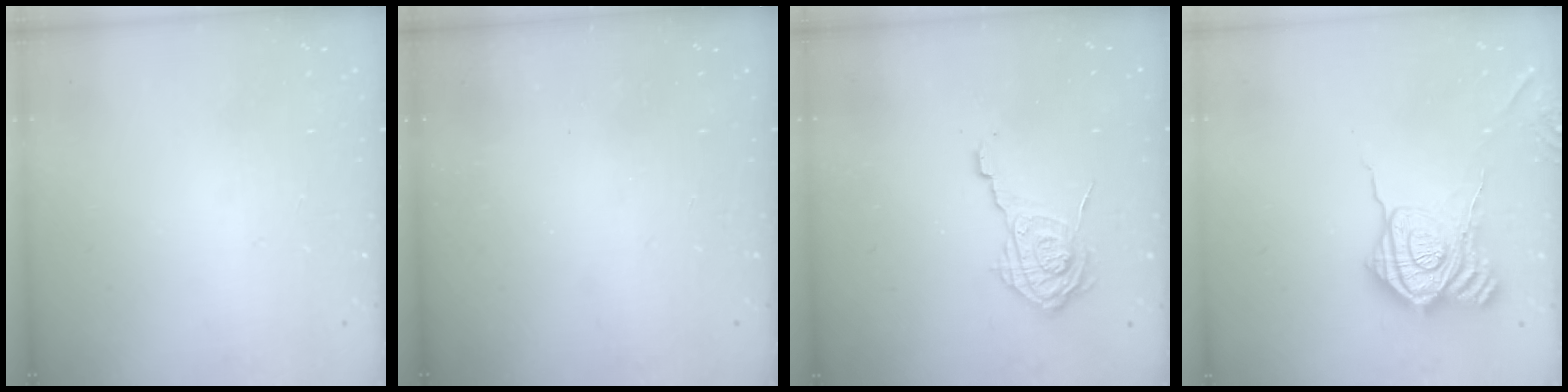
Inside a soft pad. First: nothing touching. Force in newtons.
{"total": 2.4, "press": 2.3, "slide": 0.8}
{"total": 12.8, "press": 12.8, "slide": 0.9}
{"total": 19.7, "press": 19.7, "slide": 1.0}